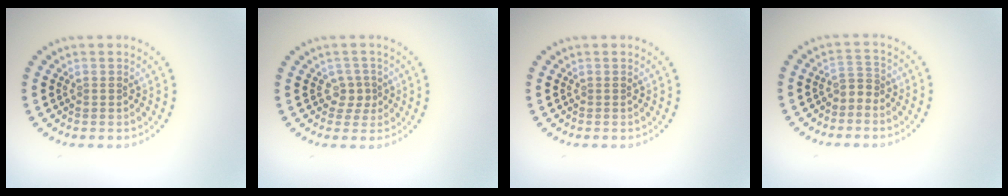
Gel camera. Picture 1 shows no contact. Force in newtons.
{"total": 1.7, "press": 1.3, "slide": 1.1}
{"total": 0.0}
{"total": 1.5, "press": 1.0, "slide": 1.1}